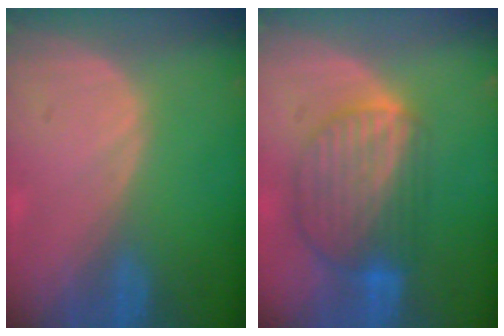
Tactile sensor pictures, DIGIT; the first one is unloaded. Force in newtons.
{"total": 8.7, "press": 7.7, "slide": 4.1}